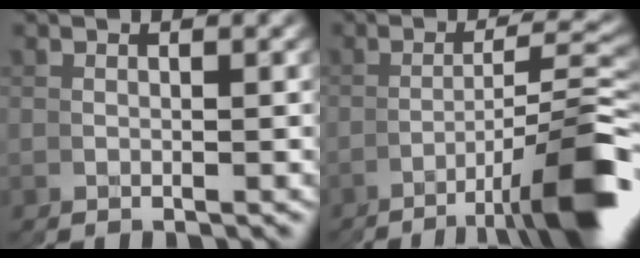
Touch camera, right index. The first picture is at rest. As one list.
[{"total": 7.5, "force": [-4.4, -0.9, 6.0], "torque": [-0.069, 0.019, -0.070]}]